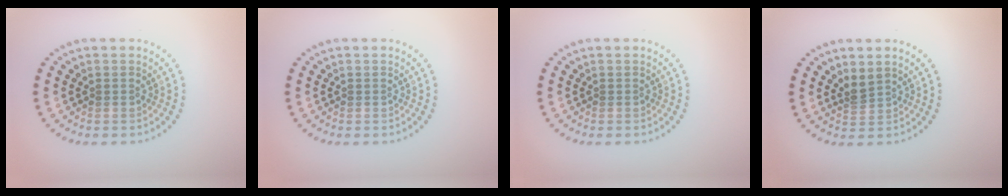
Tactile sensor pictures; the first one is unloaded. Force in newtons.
{"total": 0.0}
{"total": 0.0}
{"total": 1.7, "press": 1.2, "slide": 1.2}